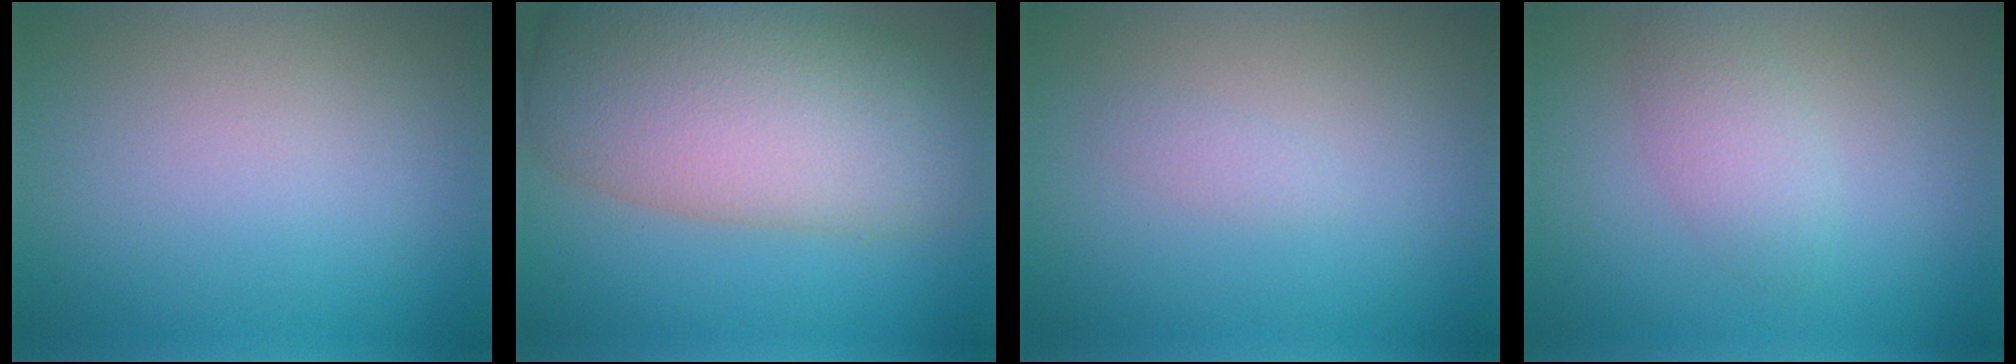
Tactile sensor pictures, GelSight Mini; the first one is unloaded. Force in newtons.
{"total": 11.8, "press": 11.8, "slide": 0.5}
{"total": 0.8, "press": 0.8, "slide": 0.1}
{"total": 2.4, "press": 2.4, "slide": 0.1}